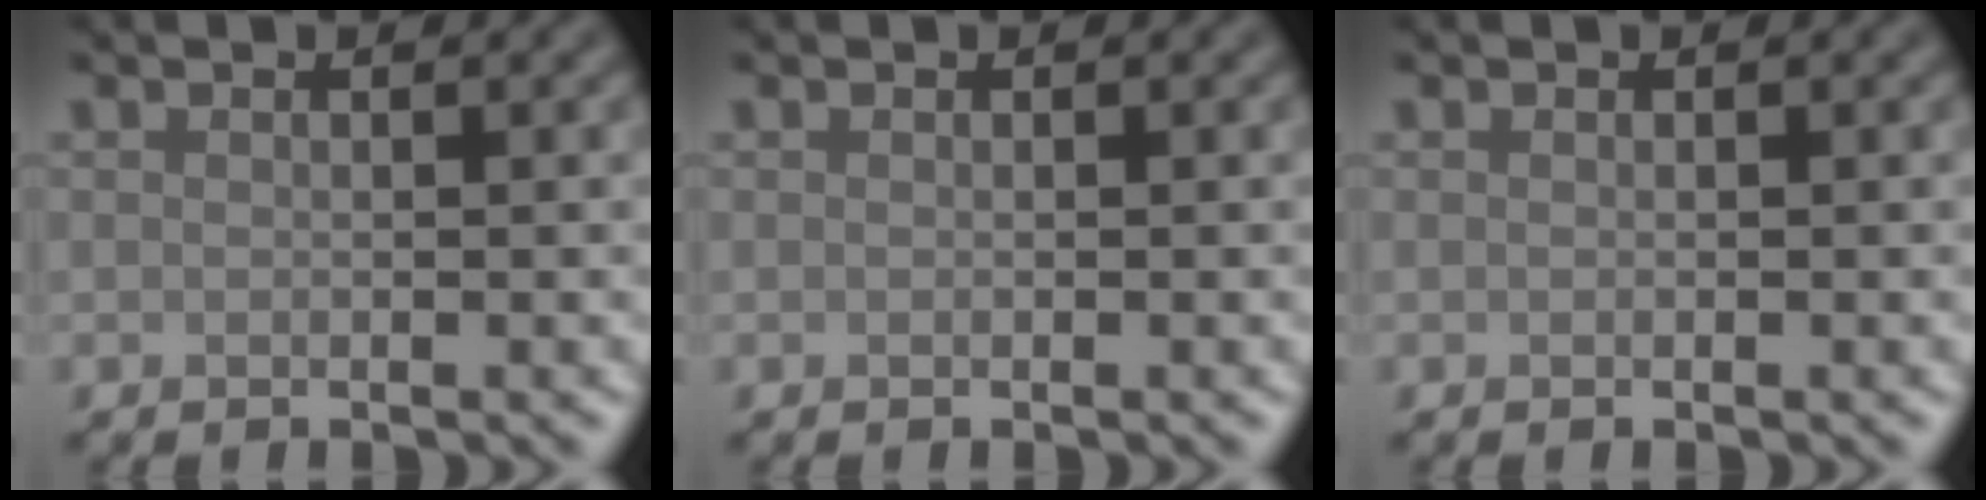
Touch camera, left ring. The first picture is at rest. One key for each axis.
{"total": 0.0}
{"total": 0.0}